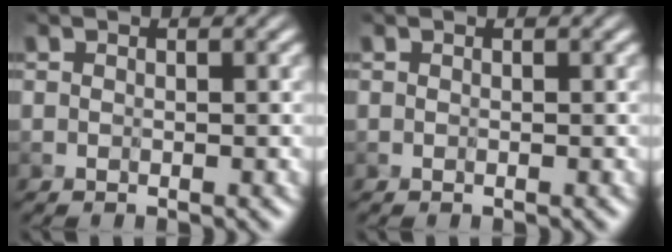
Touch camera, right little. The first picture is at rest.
{"total": 0.0}